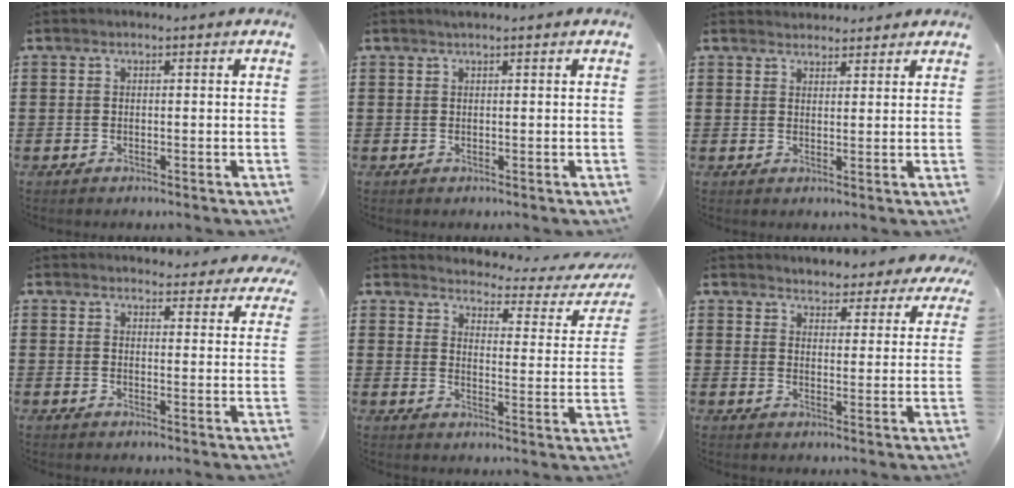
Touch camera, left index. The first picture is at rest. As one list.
[{"total": 0.6, "force": [0.5, 0.0, 0.4], "torque": [-0.008, 0.000, 0.010]}, {"total": 2.2, "force": [2.1, 0.5, -0.1], "torque": [-0.003, 0.000, 0.042]}, {"total": 3.9, "force": [3.8, 0.7, 0.5], "torque": [-0.015, -0.014, 0.070]}, {"total": 2.6, "force": [2.5, 0.3, 0.6], "torque": [-0.025, -0.029, 0.032]}, {"total": 3.8, "force": [3.8, 0.4, -0.3], "torque": [-0.008, -0.022, 0.065]}]